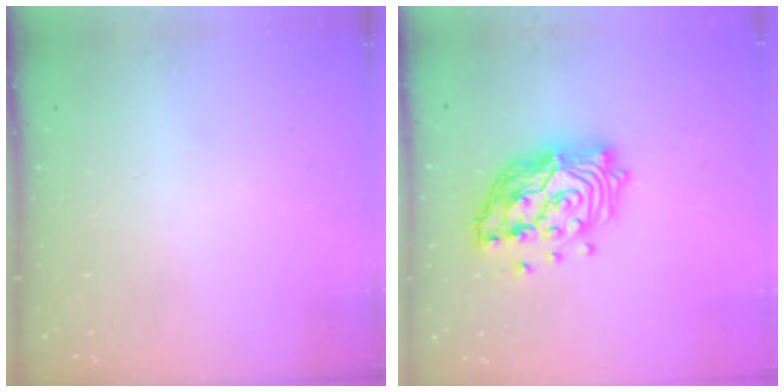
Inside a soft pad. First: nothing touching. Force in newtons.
{"total": 17.4, "press": 17.1, "slide": 3.2}